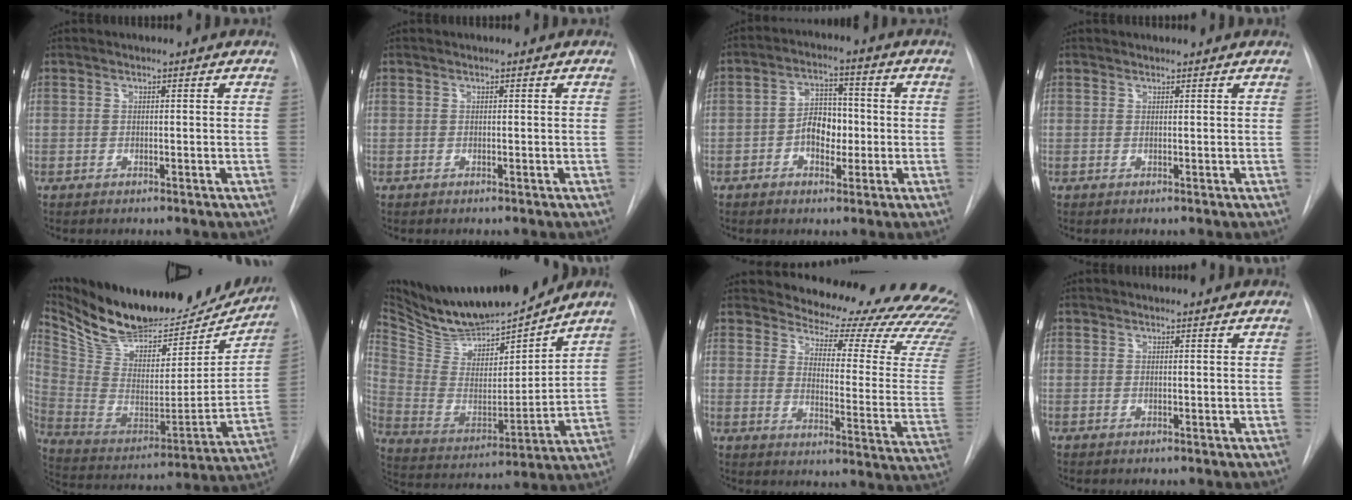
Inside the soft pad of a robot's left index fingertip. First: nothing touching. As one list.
[{"total": 0.0}, {"total": 5.8, "force": [-1.2, 3.8, 4.3], "torque": [-0.073, 0.020, -0.021]}, {"total": 1.1, "force": [1.0, 0.3, 0.1], "torque": [-0.008, 0.012, 0.016]}, {"total": 28.3, "force": [24.8, 9.2, 10.0], "torque": [-0.191, -0.030, 0.370]}, {"total": 18.8, "force": [17.0, 3.0, 7.4], "torque": [-0.137, -0.021, 0.300]}, {"total": 25.3, "force": [23.7, 5.7, 6.7], "torque": [-0.089, -0.136, 0.261]}, {"total": 0.8, "force": [0.8, 0.2, 0.1], "torque": [-0.008, 0.009, 0.011]}]